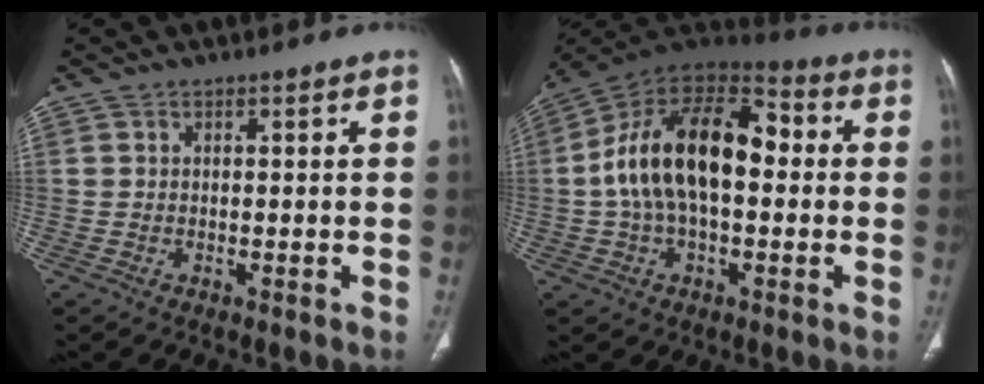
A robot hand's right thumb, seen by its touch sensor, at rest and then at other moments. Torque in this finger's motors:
{"motor_torque": [0.42, 1.59, 1.08, -0.42, 0.55]}